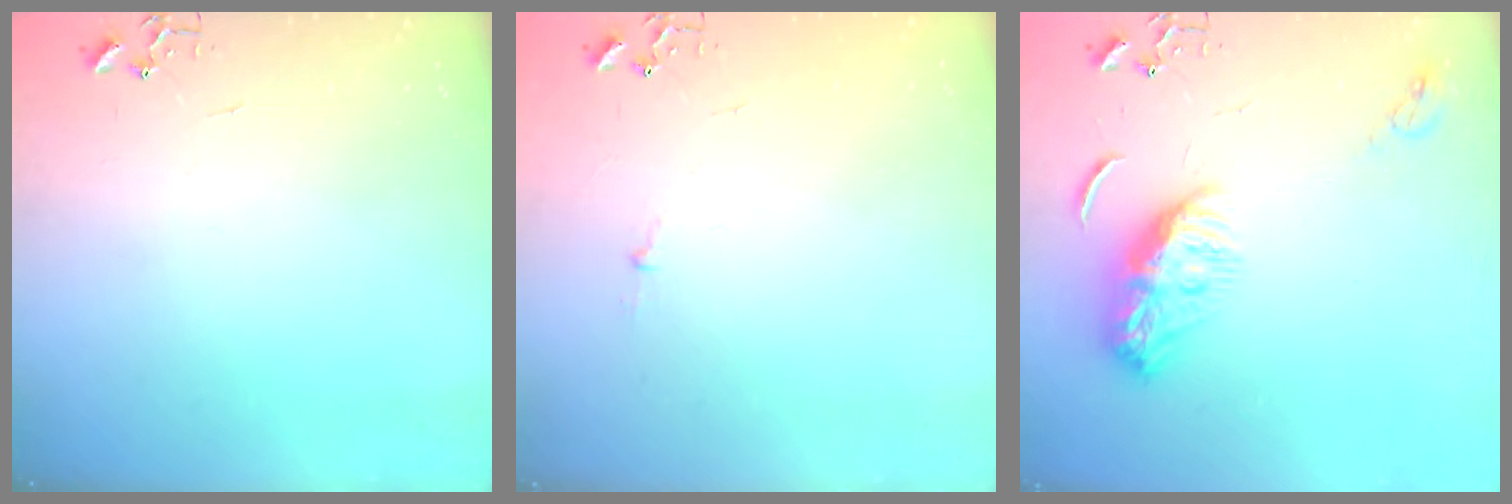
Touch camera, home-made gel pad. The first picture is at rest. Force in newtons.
{"total": 2.7, "press": 2.7, "slide": 0.3}
{"total": 9.4, "press": 9.4, "slide": 0.6}